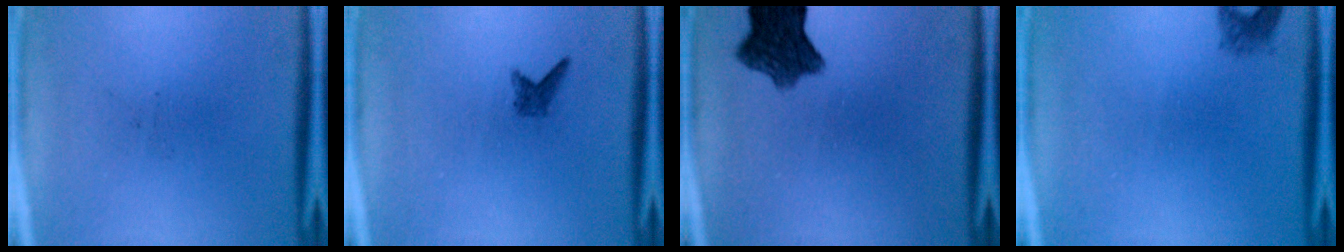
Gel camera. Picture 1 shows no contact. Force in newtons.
{"total": 1.2}
{"total": 8.1}
{"total": 1.5}